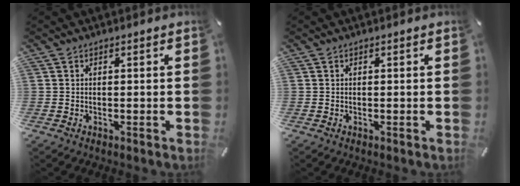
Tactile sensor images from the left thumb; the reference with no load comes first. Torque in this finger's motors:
{"motor_torque": [0.00, 0.00, 0.00, 0.00, 0.00]}